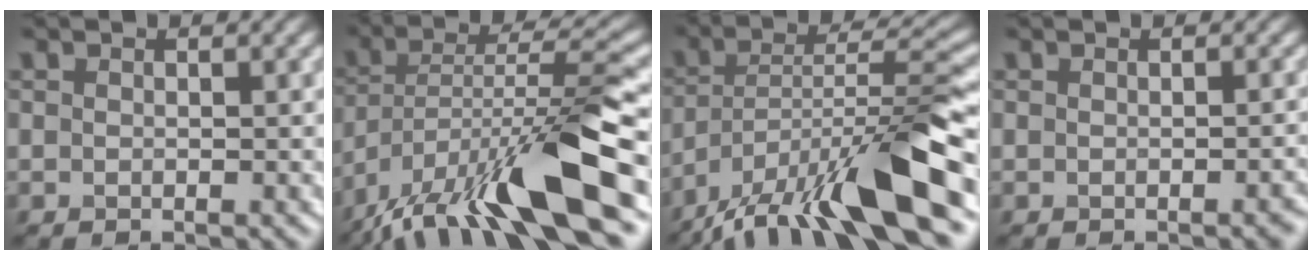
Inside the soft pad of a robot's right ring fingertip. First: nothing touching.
{"total": 13.2, "force": [-8.0, 2.7, 10.1], "torque": [-0.169, 0.014, -0.141]}
{"total": 13.1, "force": [-9.1, 2.5, 9.1], "torque": [-0.144, 0.017, -0.166]}
{"total": 1.4, "force": [-0.7, 0.4, 1.2], "torque": [-0.010, 0.000, -0.010]}